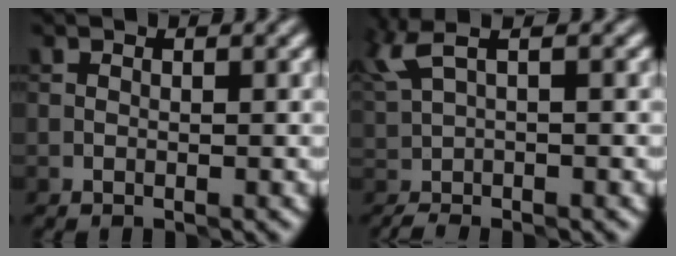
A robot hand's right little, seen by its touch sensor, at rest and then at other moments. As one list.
[{"total": 3.6, "force": [0.6, 1.0, 3.4], "torque": [-0.062, 0.003, 0.012]}]